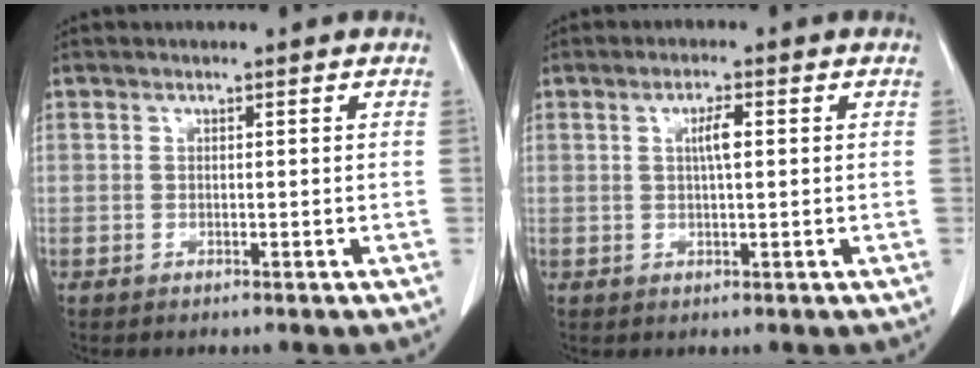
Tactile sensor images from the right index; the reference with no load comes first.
{"total": 2.9, "force": [0.7, 0.4, 2.7], "torque": [-0.049, 0.003, 0.013]}